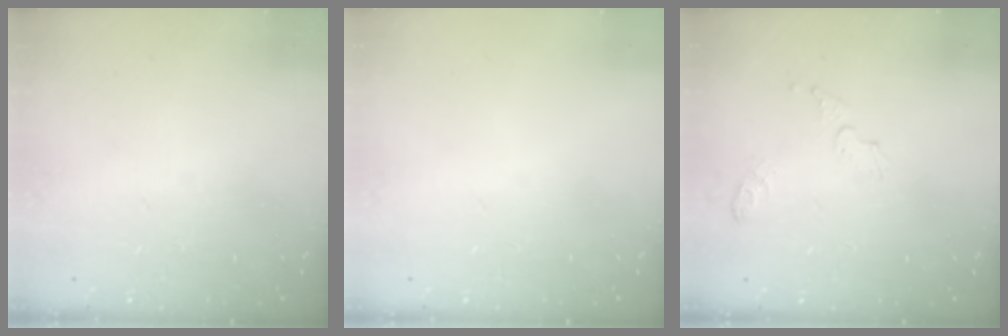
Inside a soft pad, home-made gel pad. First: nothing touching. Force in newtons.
{"total": 0.0}
{"total": 5.3, "press": 5.3, "slide": 0.5}